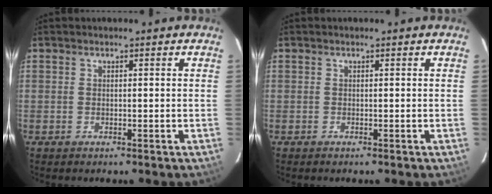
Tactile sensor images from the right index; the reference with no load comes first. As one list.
[{"total": 0.0}]